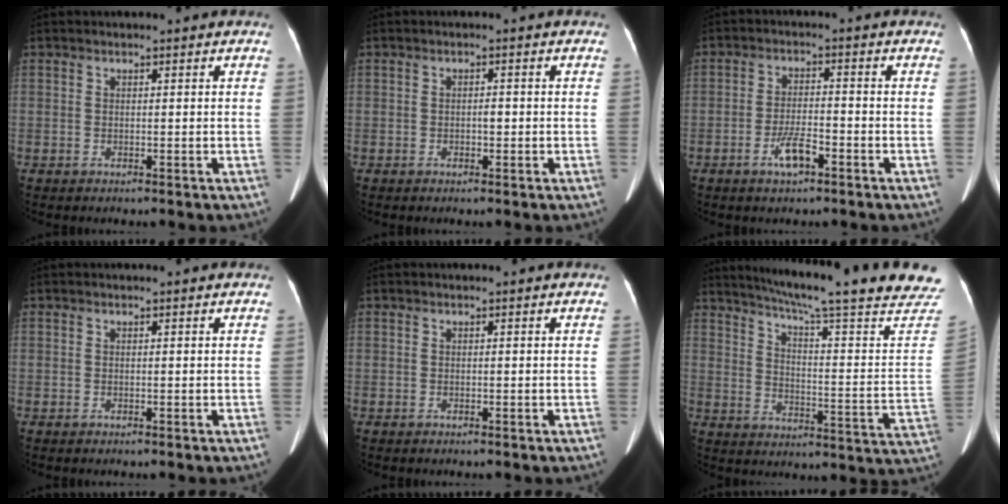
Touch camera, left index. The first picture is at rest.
{"total": 1.2, "force": [-0.4, 0.6, 0.9], "torque": [-0.013, 0.002, -0.008]}
{"total": 4.3, "force": [-2.6, 1.1, 3.3], "torque": [-0.068, 0.000, -0.048]}
{"total": 0.0}
{"total": 0.0}
{"total": 28.3, "force": [24.5, 0.7, 14.1], "torque": [-0.205, -0.088, 0.298]}